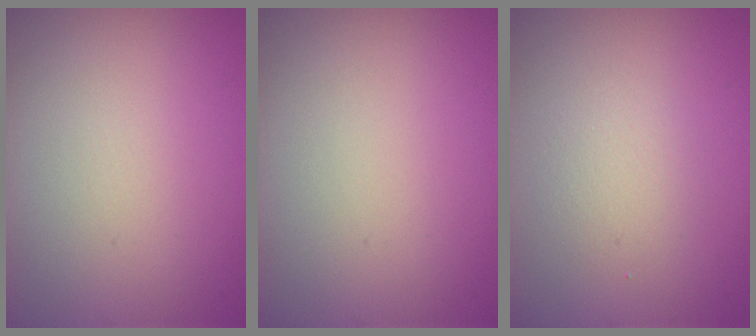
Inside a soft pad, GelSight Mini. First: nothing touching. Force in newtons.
{"total": 0.0}
{"total": 1.6, "press": 1.6, "slide": 0.1}